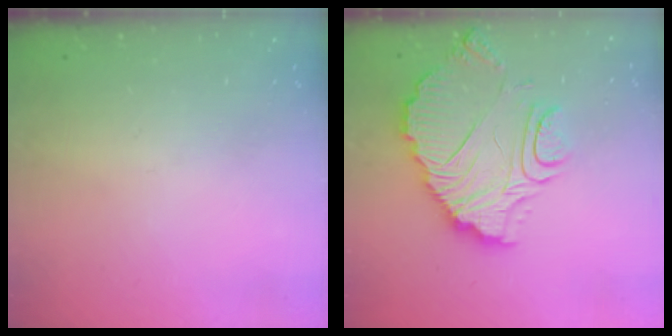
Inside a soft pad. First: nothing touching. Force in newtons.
{"total": 12.1, "press": 12.0, "slide": 1.1}